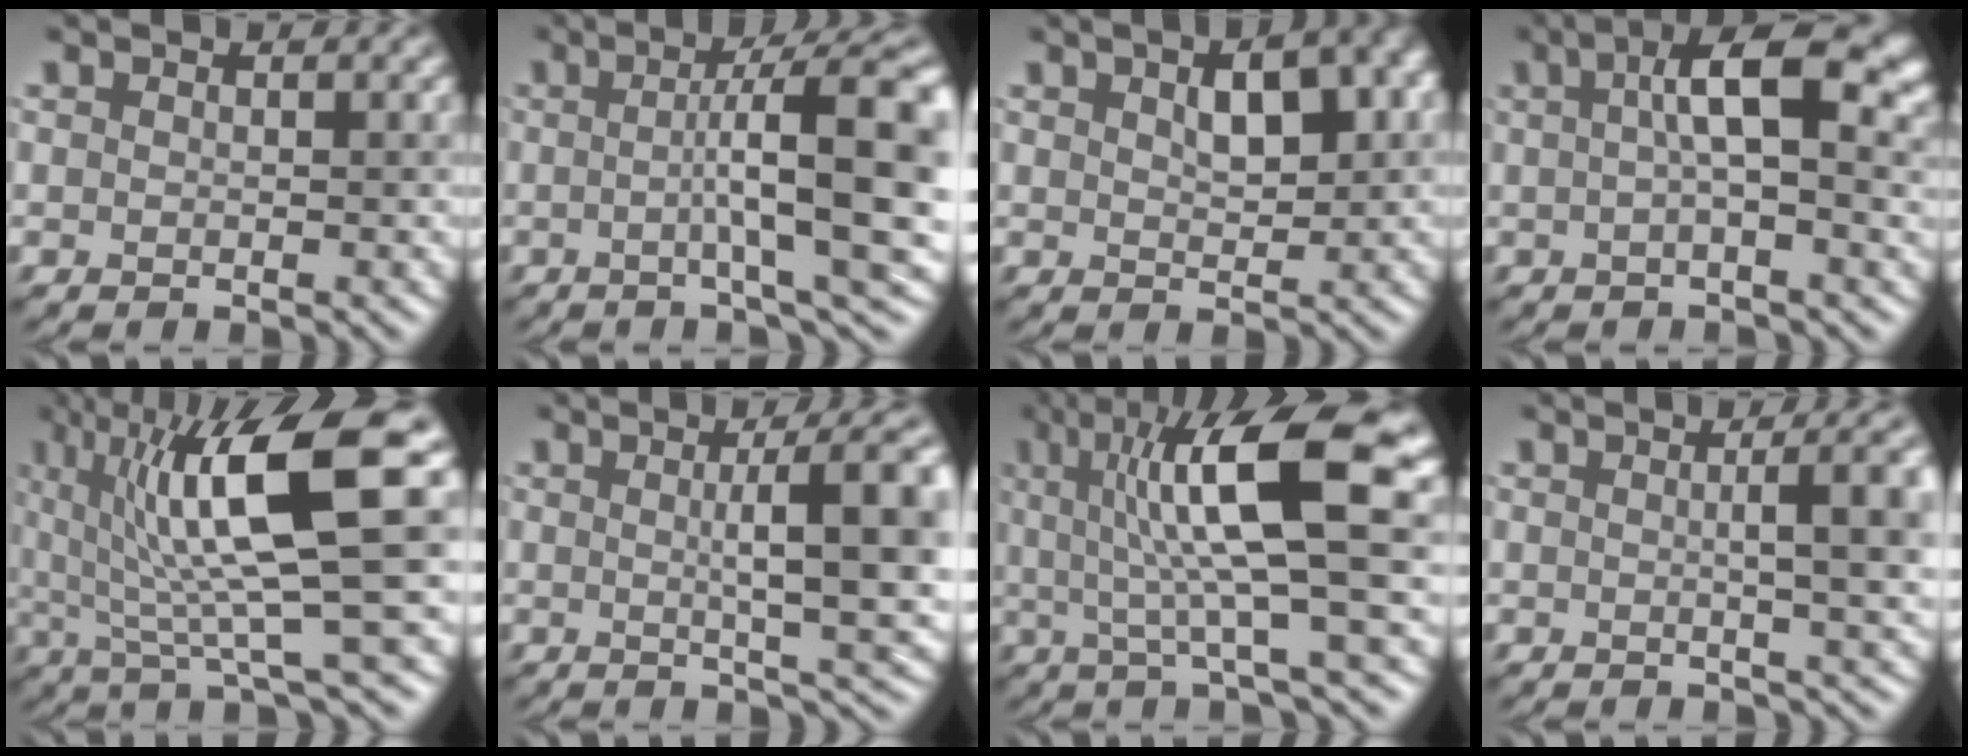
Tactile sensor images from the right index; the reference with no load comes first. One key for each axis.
{"total": 12.1, "fx": 0.4, "fy": 2.3, "fz": 11.9, "tx": -0.134, "ty": 0.019, "tz": 0.004}
{"total": 5.3, "fx": 2.0, "fy": 2.2, "fz": 4.4, "tx": -0.064, "ty": 0.013, "tz": 0.030}
{"total": 7.8, "fx": 1.9, "fy": 2.2, "fz": 7.2, "tx": -0.103, "ty": 0.017, "tz": 0.024}
{"total": 12.3, "fx": 3.4, "fy": 2.2, "fz": 11.6, "tx": -0.180, "ty": 0.007, "tz": 0.061}
{"total": 9.7, "fx": 1.3, "fy": 2.2, "fz": 9.4, "tx": -0.101, "ty": 0.014, "tz": 0.016}
{"total": 10.8, "fx": 2.9, "fy": 2.2, "fz": 10.2, "tx": -0.159, "ty": 0.008, "tz": 0.046}
{"total": 6.8, "fx": 0.8, "fy": 2.0, "fz": 6.4, "tx": -0.049, "ty": 0.017, "tz": 0.005}